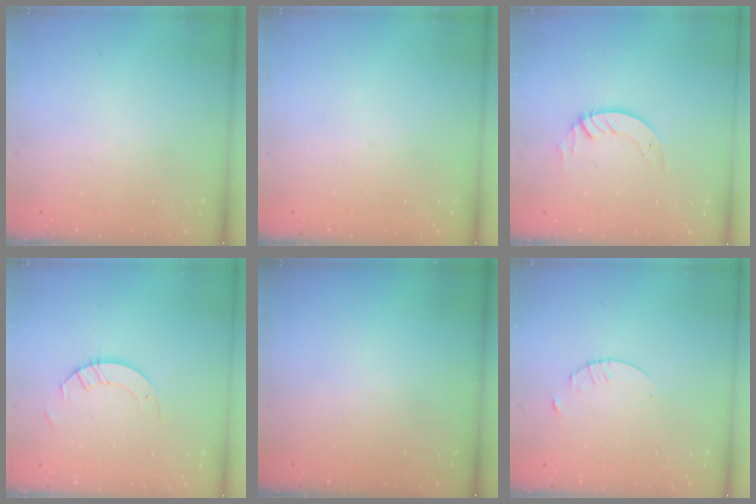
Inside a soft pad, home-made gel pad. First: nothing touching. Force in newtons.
{"total": 0.0}
{"total": 3.3, "press": 3.3, "slide": 0.2}
{"total": 3.5, "press": 3.5, "slide": 0.3}
{"total": 0.0}
{"total": 1.3, "press": 1.3, "slide": 0.2}